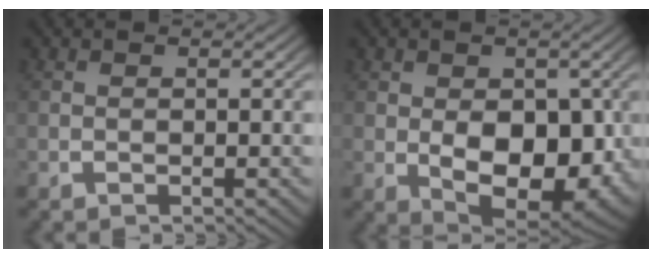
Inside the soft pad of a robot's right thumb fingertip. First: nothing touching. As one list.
[{"total": 10.6, "force": [-1.0, 7.0, 7.8], "torque": [-0.158, -0.070, 0.017]}]